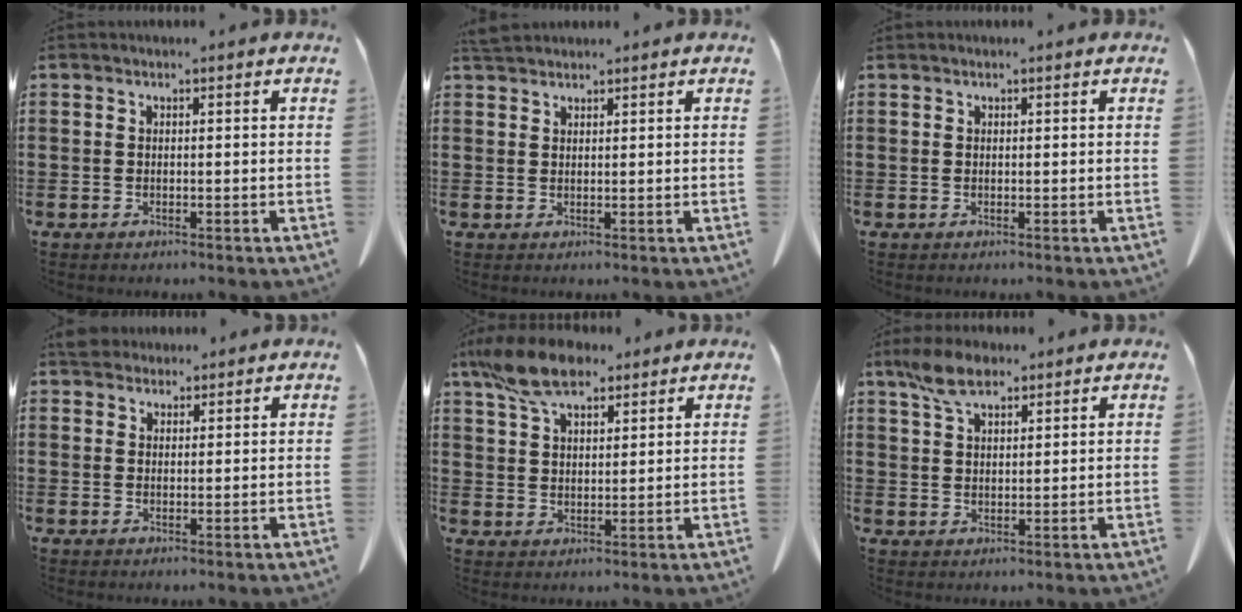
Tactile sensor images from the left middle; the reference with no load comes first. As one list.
[{"total": 2.2, "force": [2.0, 0.5, 0.6], "torque": [-0.018, 0.002, 0.040]}, {"total": 0.0}, {"total": 3.3, "force": [2.8, 1.5, 0.8], "torque": [-0.017, 0.000, 0.054]}, {"total": 9.6, "force": [7.1, 4.1, 5.1], "torque": [-0.121, -0.006, 0.134]}, {"total": 6.2, "force": [4.2, 2.8, 3.5], "torque": [-0.082, 0.004, 0.080]}]